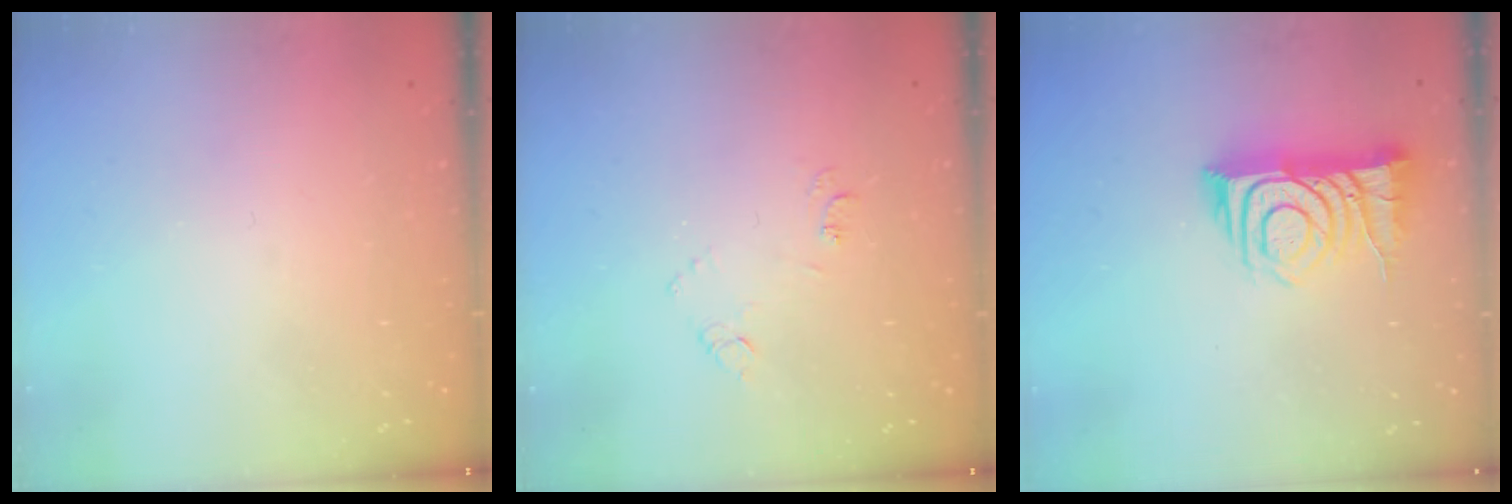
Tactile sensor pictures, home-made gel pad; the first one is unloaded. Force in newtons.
{"total": 7.9, "press": 7.9, "slide": 0.6}
{"total": 11.3, "press": 11.2, "slide": 1.4}